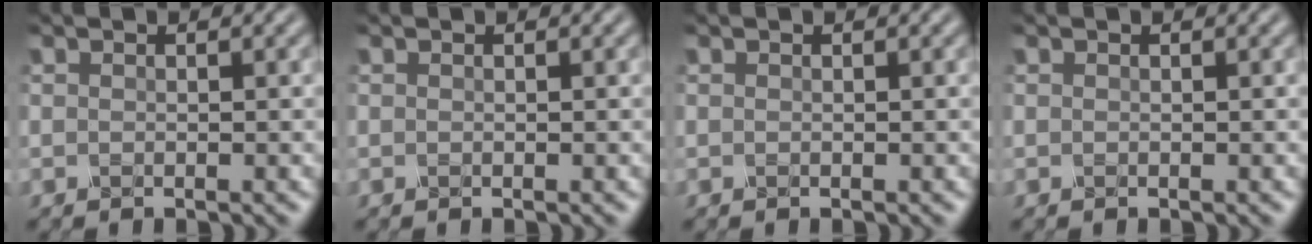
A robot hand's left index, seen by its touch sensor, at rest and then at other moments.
{"total": 0.0}
{"total": 0.0}
{"total": 0.0}